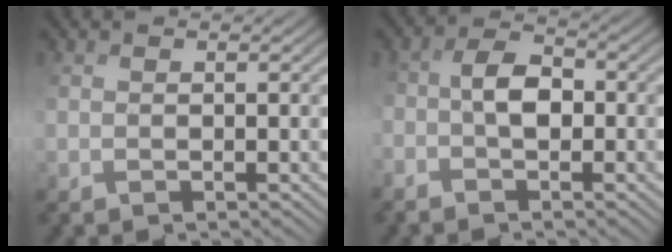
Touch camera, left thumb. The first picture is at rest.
{"total": 4.0, "force": [-1.0, 2.0, 3.3], "torque": [-0.069, 0.009, -0.025]}